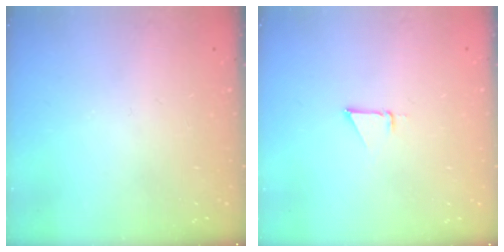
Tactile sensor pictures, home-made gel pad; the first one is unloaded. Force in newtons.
{"total": 2.5, "press": 2.5, "slide": 0.1}